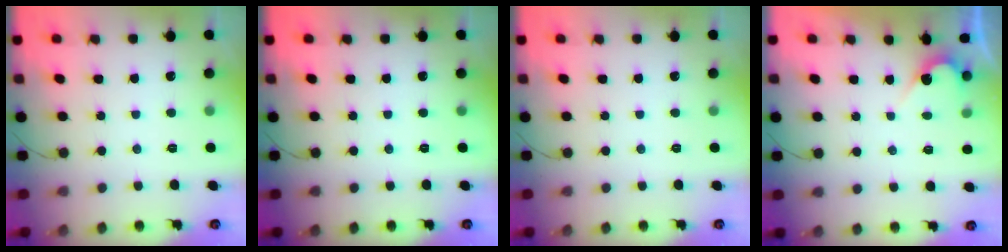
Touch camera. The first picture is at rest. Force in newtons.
{"total": 0.0}
{"total": 0.0}
{"total": 2.8, "press": 2.8, "slide": 0.2}